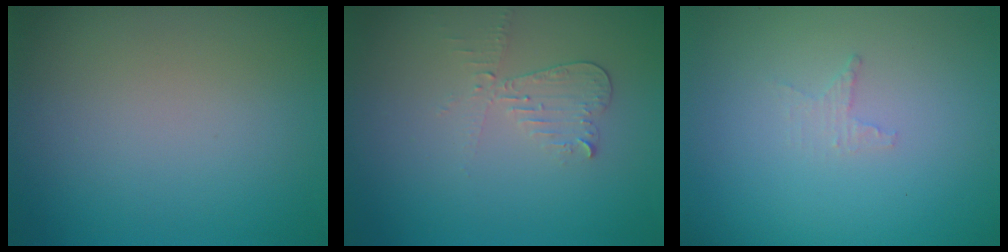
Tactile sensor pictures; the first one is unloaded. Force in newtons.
{"total": 2.1, "press": 2.1, "slide": 0.2}
{"total": 0.9, "press": 0.8, "slide": 0.3}